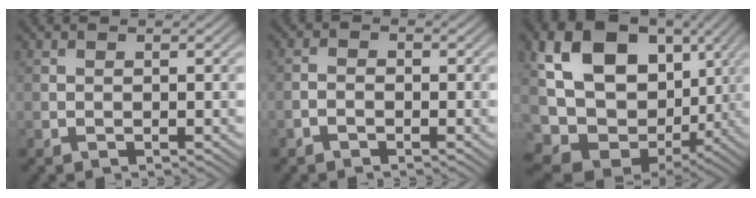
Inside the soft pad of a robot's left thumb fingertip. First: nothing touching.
{"total": 1.1, "force": [-0.8, 0.5, 0.6], "torque": [-0.011, 0.004, -0.020]}
{"total": 16.3, "force": [2.1, 12.2, 10.7], "torque": [-0.211, -0.032, 0.070]}